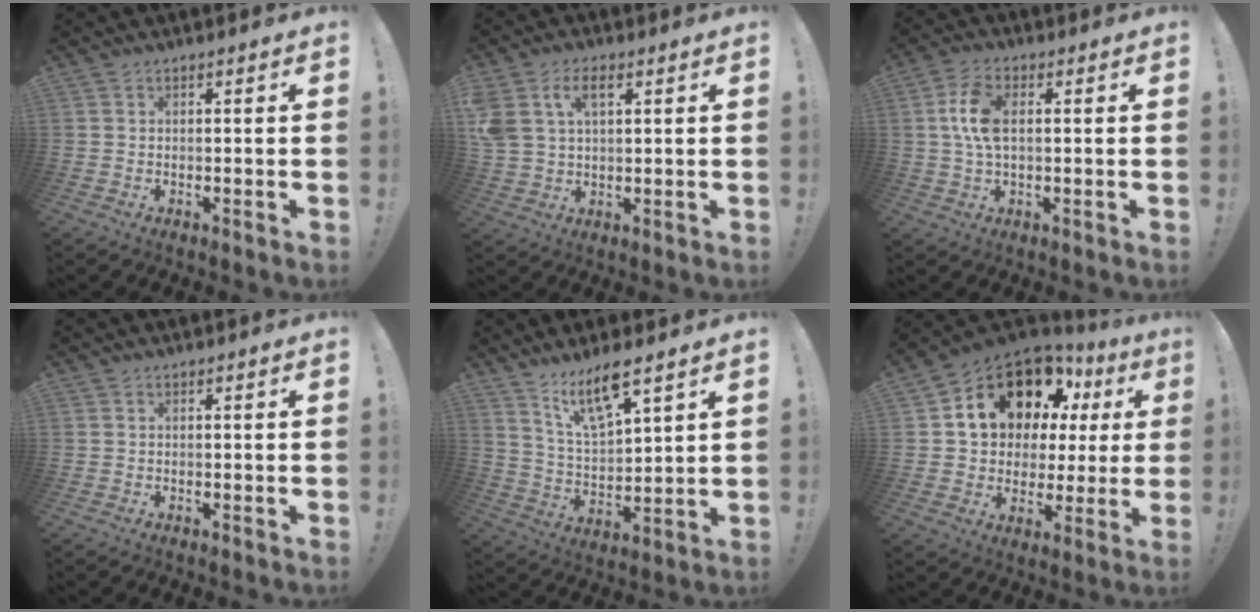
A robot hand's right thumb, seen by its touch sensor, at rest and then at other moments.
{"total": 8.0, "force": [3.6, 4.8, 5.3], "torque": [-0.119, 0.001, 0.068]}
{"total": 8.6, "force": [1.3, 4.8, 7.1], "torque": [-0.140, 0.002, 0.023]}
{"total": 0.0}
{"total": 11.7, "force": [8.6, 3.2, 7.3], "torque": [-0.134, -0.045, 0.149]}
{"total": 16.1, "force": [8.6, 10.5, 8.7], "torque": [-0.146, -0.048, 0.168]}